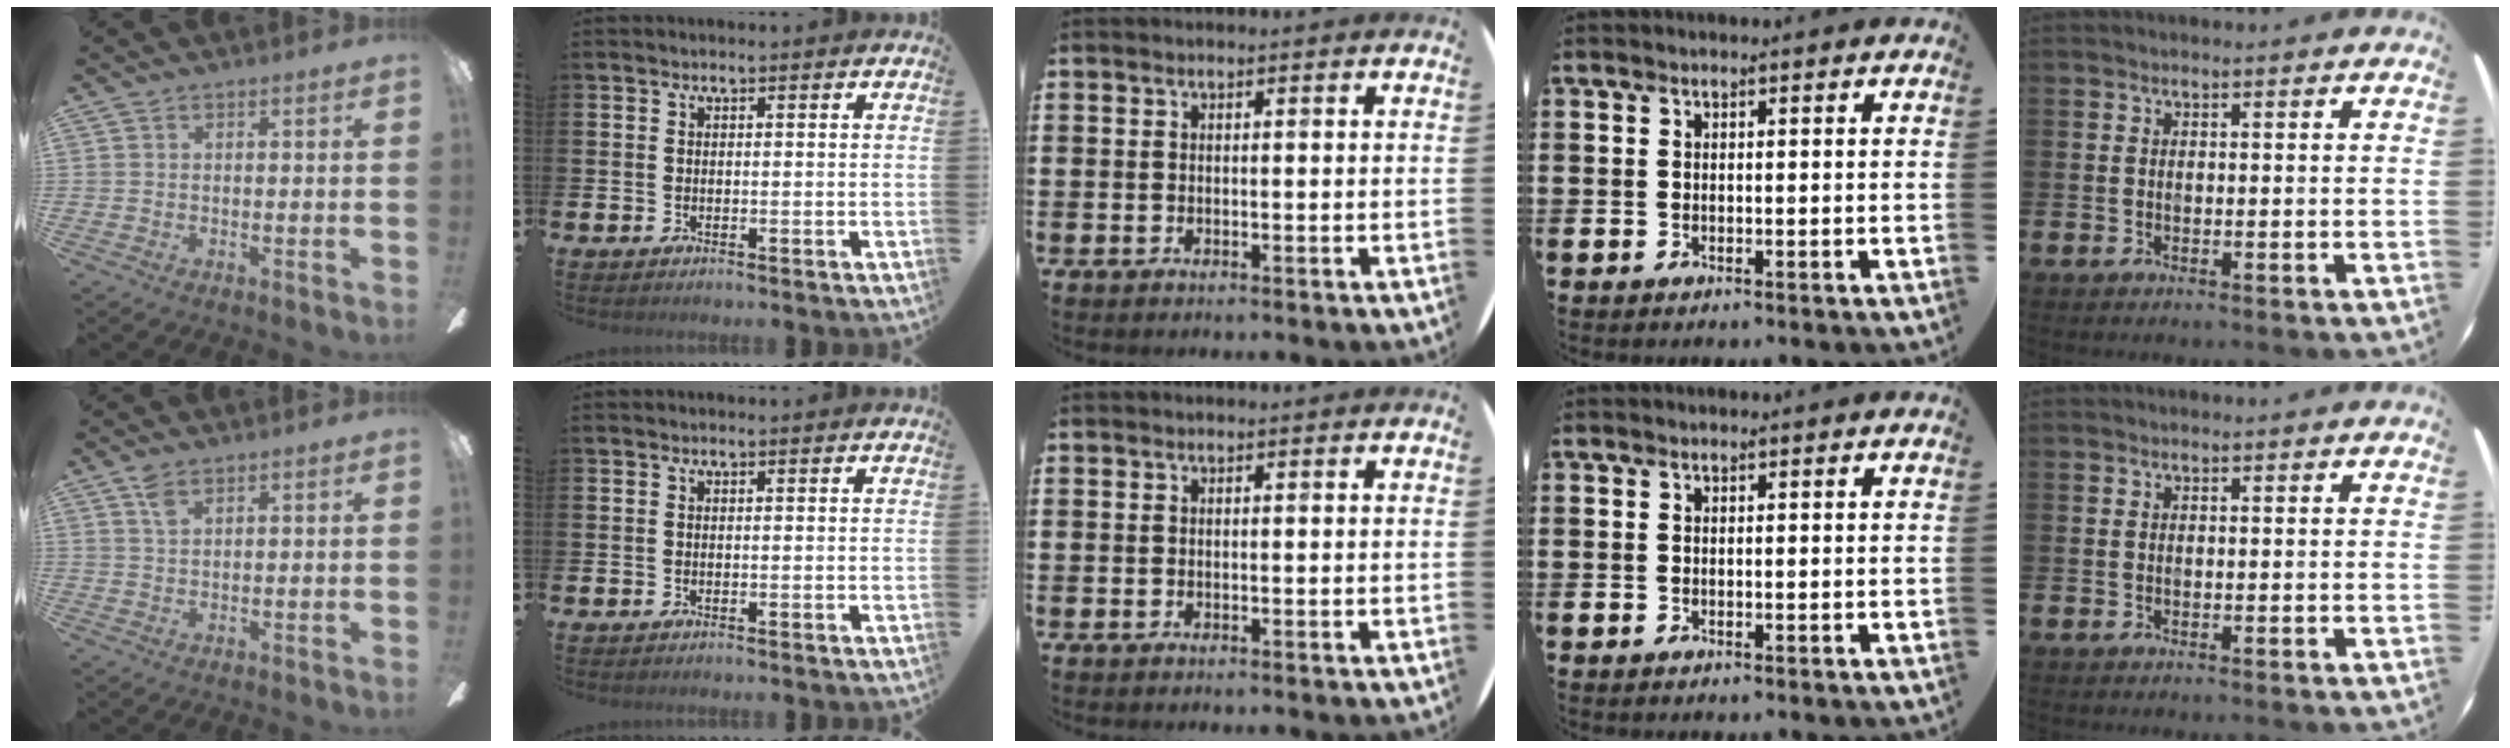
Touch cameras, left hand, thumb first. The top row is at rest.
{"thumb": {"total": 2.9, "force": [2.0, 1.3, 1.8], "torque": [-0.033, -0.003, 0.035]}}